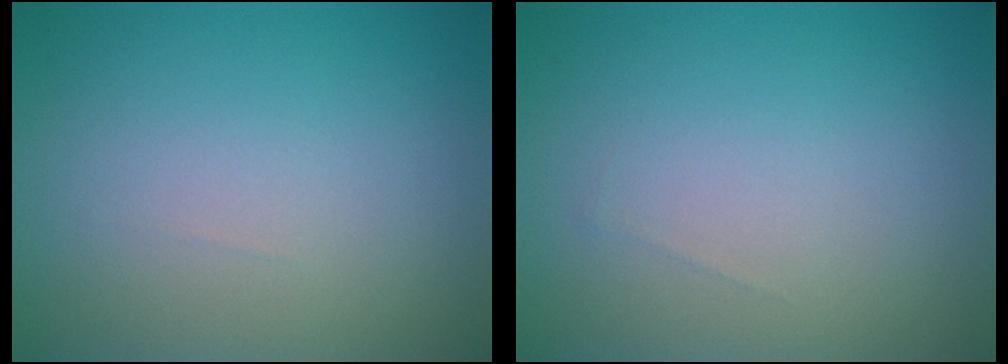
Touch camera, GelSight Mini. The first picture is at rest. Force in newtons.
{"total": 0.0}